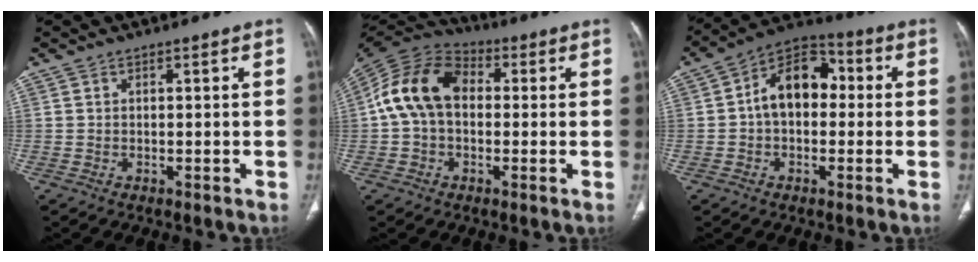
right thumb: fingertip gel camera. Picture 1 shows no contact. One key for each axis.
{"total": 13.8, "fx": 0.9, "fy": 9.8, "fz": 9.7, "tx": -0.176, "ty": 0.036, "tz": 0.002}
{"total": 12.1, "fx": 0.6, "fy": 8.1, "fz": 8.9, "tx": -0.120, "ty": 0.036, "tz": -0.005}